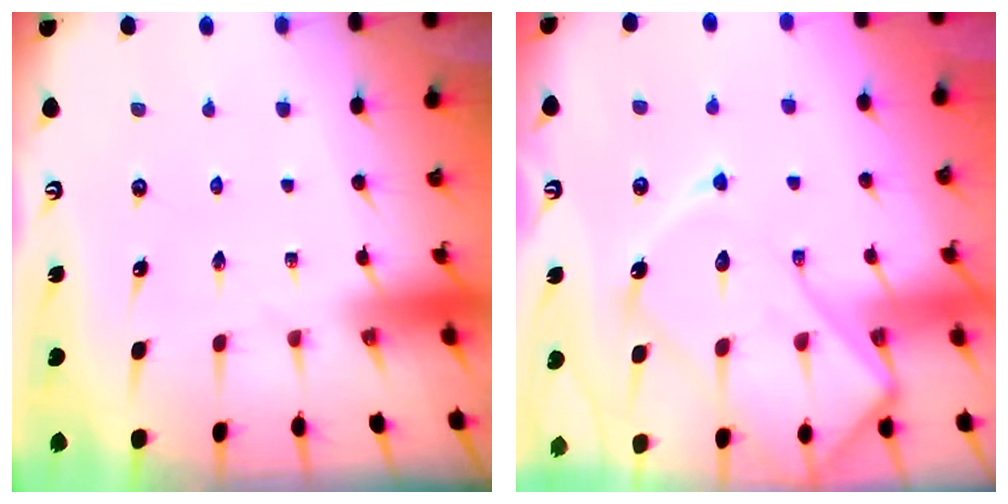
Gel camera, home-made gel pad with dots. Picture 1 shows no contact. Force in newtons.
{"total": 16.7, "press": 16.6, "slide": 1.7}